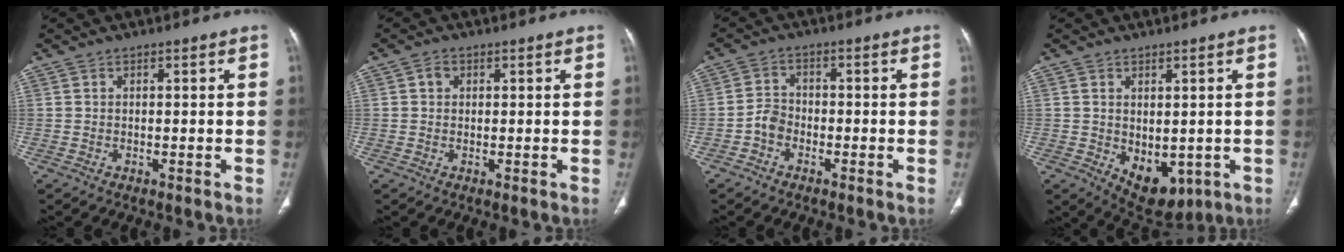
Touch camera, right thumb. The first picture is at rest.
{"total": 1.6, "force": [0.4, 1.3, 0.7], "torque": [-0.007, 0.003, 0.005]}
{"total": 3.3, "force": [-1.6, 2.5, 1.5], "torque": [-0.019, 0.015, -0.038]}
{"total": 8.6, "force": [-1.7, 5.3, 6.5], "torque": [-0.067, -0.006, 0.000]}